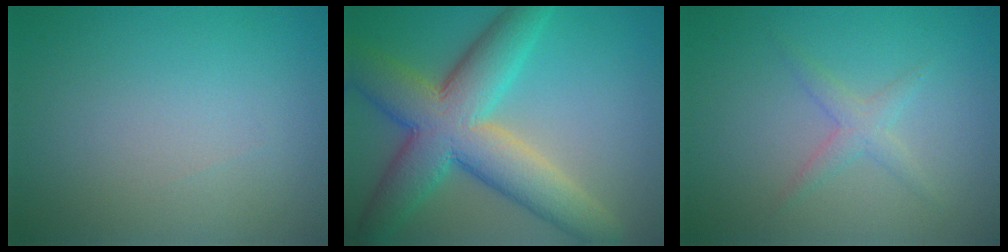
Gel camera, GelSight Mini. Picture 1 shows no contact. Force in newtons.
{"total": 10.4, "press": 10.4, "slide": 0.7}
{"total": 1.7, "press": 1.7, "slide": 0.1}